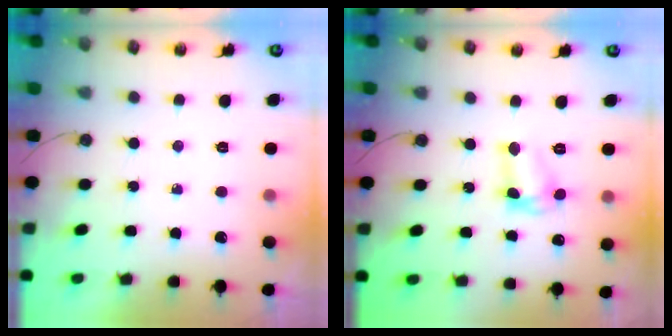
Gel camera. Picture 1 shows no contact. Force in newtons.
{"total": 7.4, "press": 7.4, "slide": 0.6}